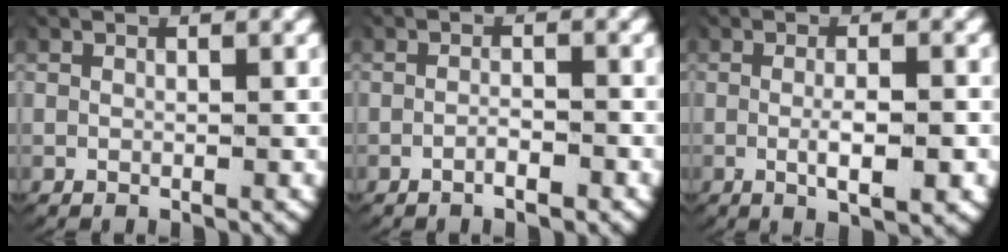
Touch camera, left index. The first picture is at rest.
{"total": 1.7, "force": [-1.3, 0.4, 1.1], "torque": [-0.019, -0.002, -0.025]}
{"total": 3.6, "force": [-1.1, 0.8, 3.3], "torque": [-0.060, -0.007, -0.014]}